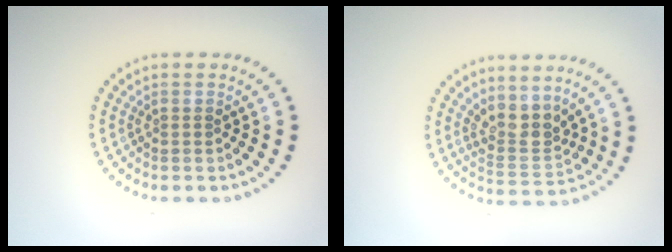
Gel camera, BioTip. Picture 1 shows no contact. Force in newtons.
{"total": 3.1, "press": 2.4, "slide": 1.9}